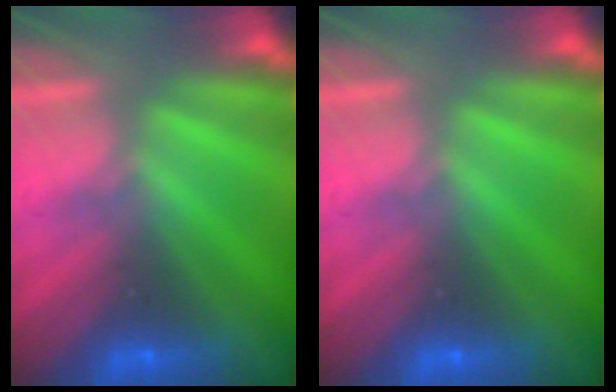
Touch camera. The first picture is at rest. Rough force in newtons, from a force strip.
{"total": 0.0}